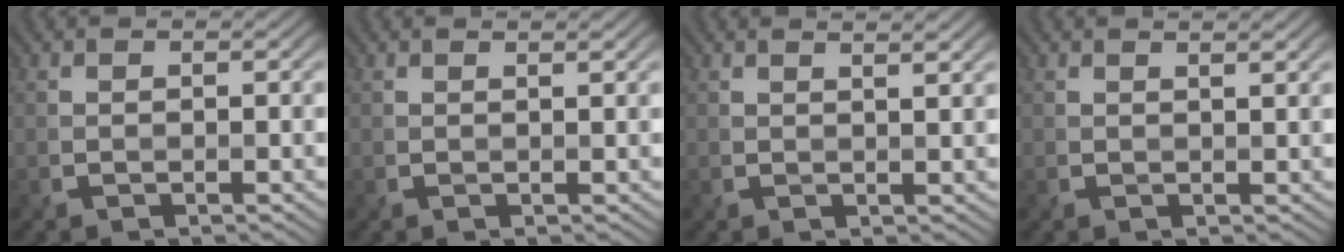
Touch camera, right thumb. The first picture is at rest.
{"total": 0.9, "force": [0.7, 0.1, 0.6], "torque": [-0.011, -0.001, 0.008]}
{"total": 2.6, "force": [1.7, 0.6, 1.8], "torque": [-0.022, 0.000, 0.017]}
{"total": 1.6, "force": [1.1, 0.3, 1.1], "torque": [-0.019, -0.003, 0.011]}